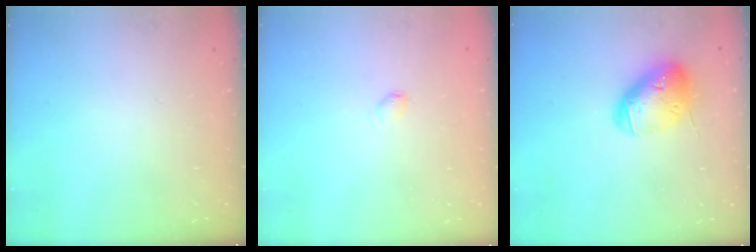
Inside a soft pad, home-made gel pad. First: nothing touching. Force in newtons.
{"total": 2.7, "press": 2.7, "slide": 0.4}
{"total": 15.3, "press": 15.1, "slide": 2.4}